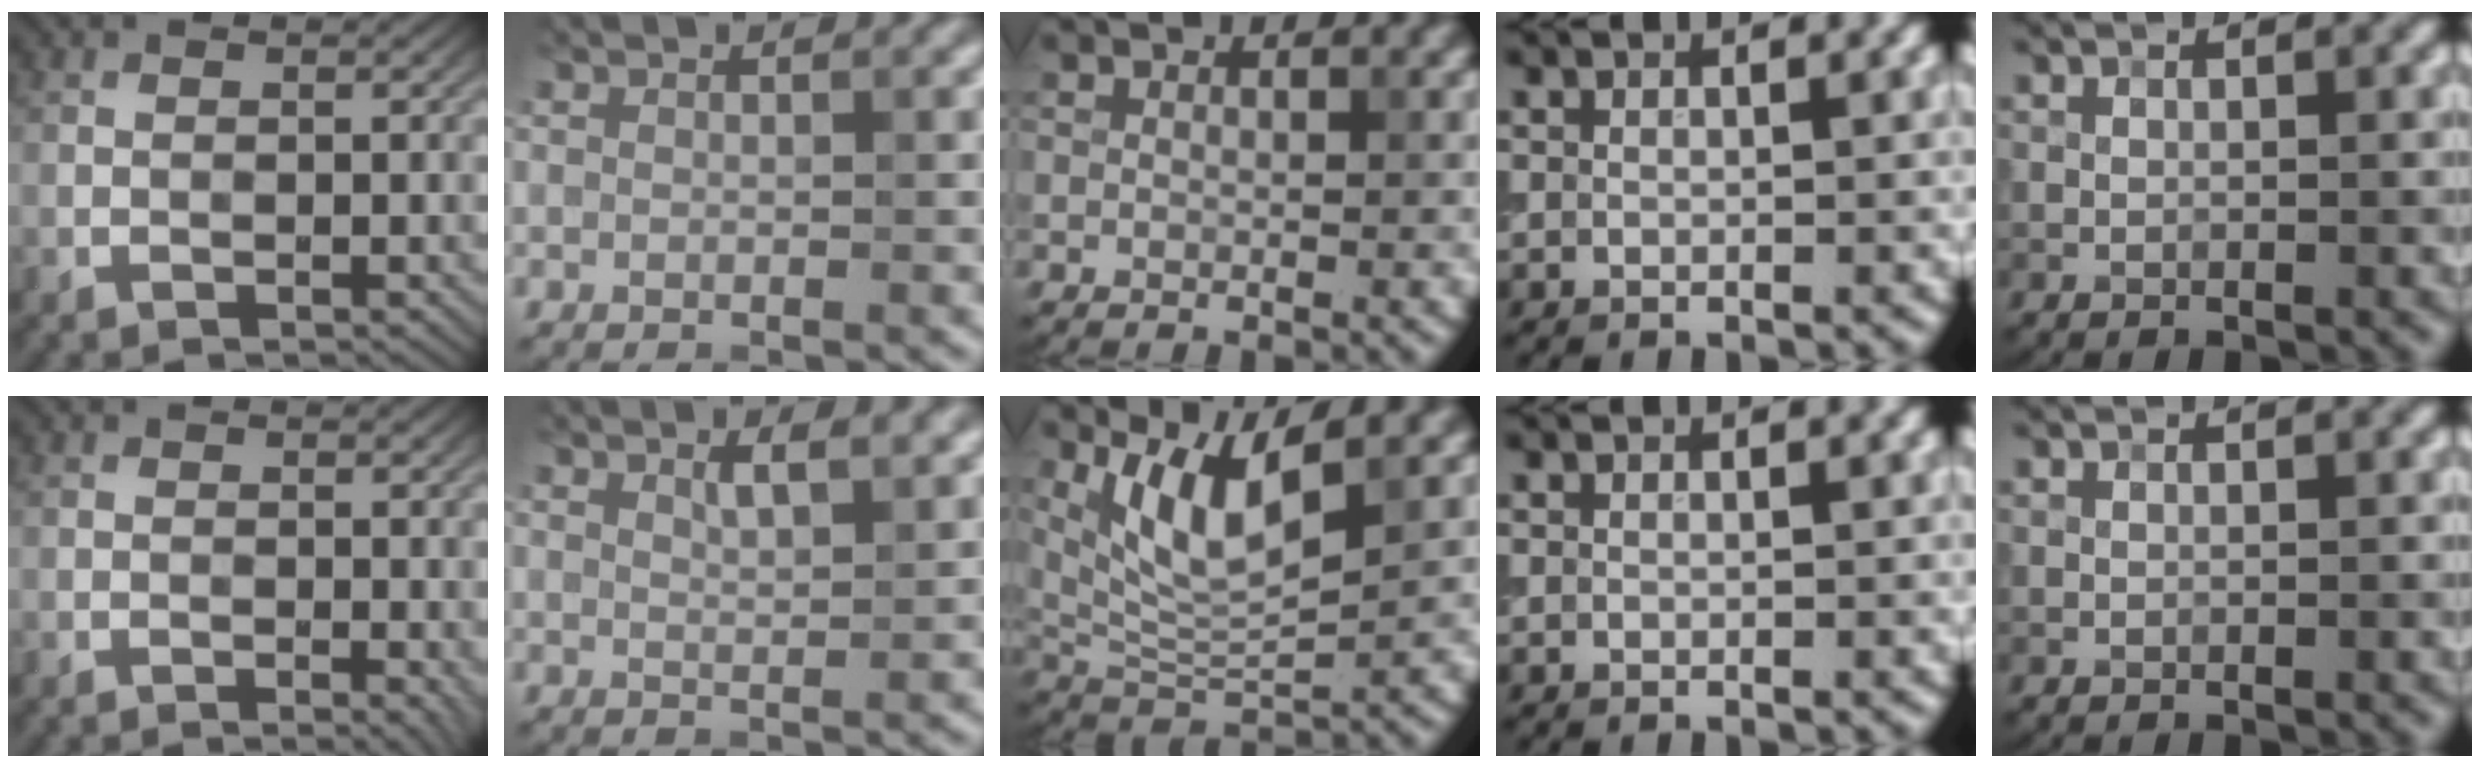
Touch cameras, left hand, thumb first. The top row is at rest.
{"thumb": {"total": 1.1, "force": [-0.2, 0.4, 1.1], "torque": [-0.015, -0.006, -0.004]}, "index": {"total": 2.1, "force": [1.3, 0.7, 1.6], "torque": [-0.024, 0.001, 0.023]}, "middle": {"total": 5.8, "force": [2.5, 1.6, 5.0], "torque": [-0.106, -0.011, 0.055]}}